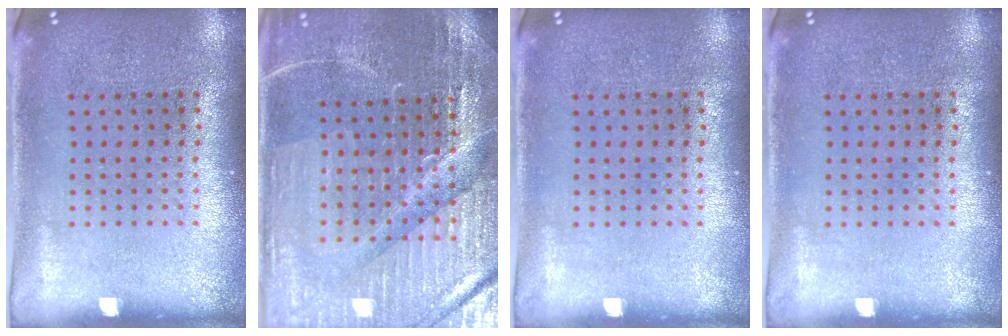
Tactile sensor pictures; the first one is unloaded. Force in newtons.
{"total": 4.0, "press": 3.9, "slide": 0.8}
{"total": 0.0}
{"total": 0.0}